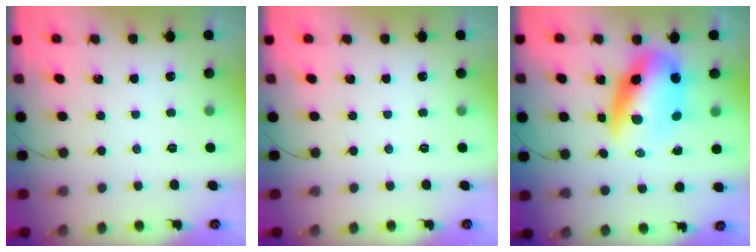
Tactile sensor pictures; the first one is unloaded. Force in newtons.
{"total": 0.0}
{"total": 11.2, "press": 10.8, "slide": 3.0}